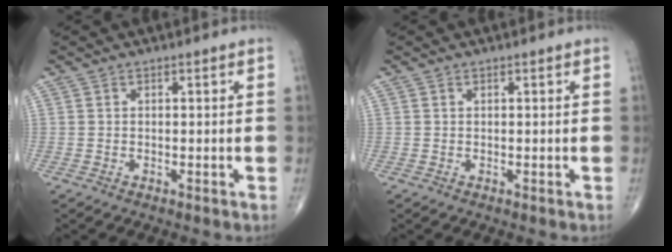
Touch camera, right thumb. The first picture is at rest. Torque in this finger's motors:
{"motor_torque": [-0.33, 0.05, -0.32, -0.17, -0.03]}